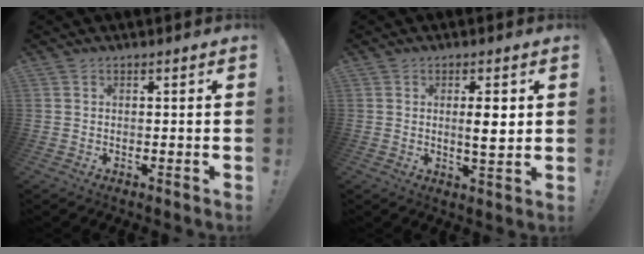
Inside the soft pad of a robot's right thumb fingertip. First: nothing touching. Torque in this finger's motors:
{"motor_torque": [0.53, 0.55, 0.81, 0.12, 0.00]}